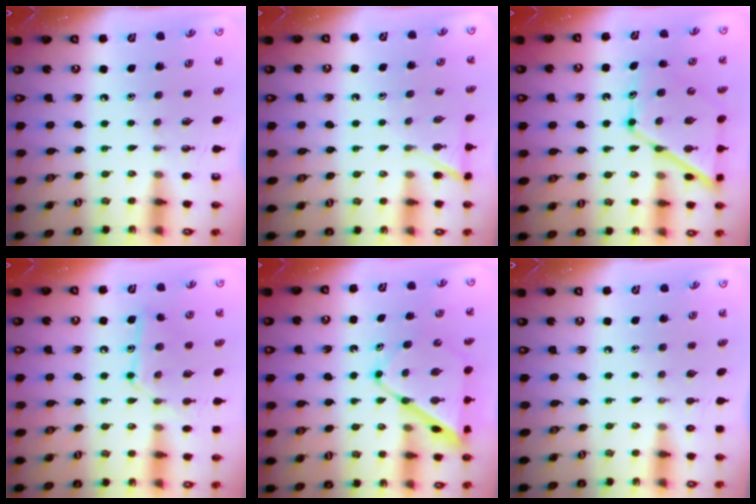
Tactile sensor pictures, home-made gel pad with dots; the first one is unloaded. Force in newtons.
{"total": 4.6, "press": 4.6, "slide": 0.6}
{"total": 13.6, "press": 13.6, "slide": 1.1}
{"total": 12.5, "press": 12.5, "slide": 0.9}
{"total": 10.7, "press": 10.7, "slide": 0.9}
{"total": 0.0}